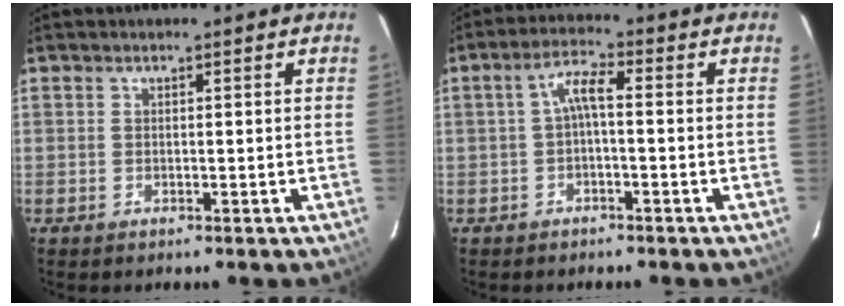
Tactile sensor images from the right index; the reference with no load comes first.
{"total": 3.8, "force": [-0.7, 0.9, 3.7], "torque": [-0.076, 0.013, -0.014]}